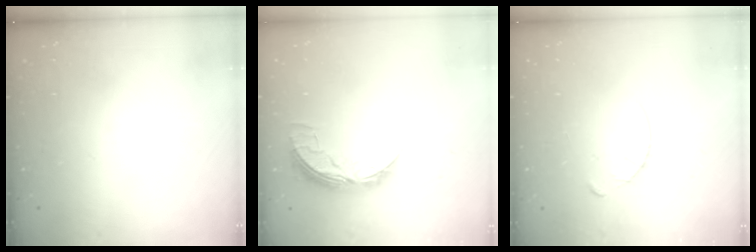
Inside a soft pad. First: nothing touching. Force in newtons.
{"total": 7.8, "press": 7.8, "slide": 0.4}
{"total": 3.4, "press": 3.4, "slide": 0.4}